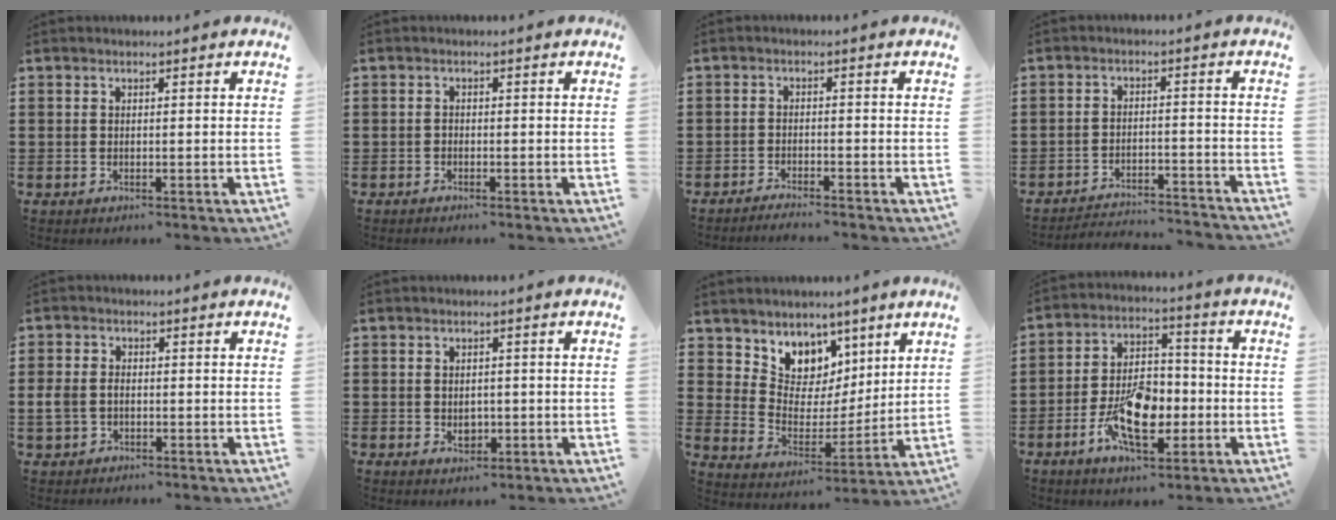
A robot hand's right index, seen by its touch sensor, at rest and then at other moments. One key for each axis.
{"total": 0.6, "fx": -0.5, "fy": 0.1, "fz": 0.1, "tx": -0.004, "ty": -0.002, "tz": -0.010}
{"total": 1.7, "fx": -1.7, "fy": -0.2, "fz": 0.1, "tx": -0.005, "ty": 0.001, "tz": -0.035}
{"total": 3.4, "fx": -3.3, "fy": 0.2, "fz": 0.3, "tx": -0.019, "ty": 0.001, "tz": -0.075}
{"total": 2.8, "fx": -0.5, "fy": 2.0, "fz": 1.9, "tx": -0.061, "ty": -0.006, "tz": -0.016}
{"total": 2.3, "fx": -0.2, "fy": 1.6, "fz": 1.7, "tx": -0.026, "ty": 0.002, "tz": -0.007}
{"total": 7.1, "fx": 5.2, "fy": 4.8, "fz": -0.5, "tx": -0.035, "ty": -0.056, "tz": 0.095}
{"total": 10.8, "fx": -3.4, "fy": 6.0, "fz": 8.2, "tx": -0.165, "ty": -0.001, "tz": -0.062}